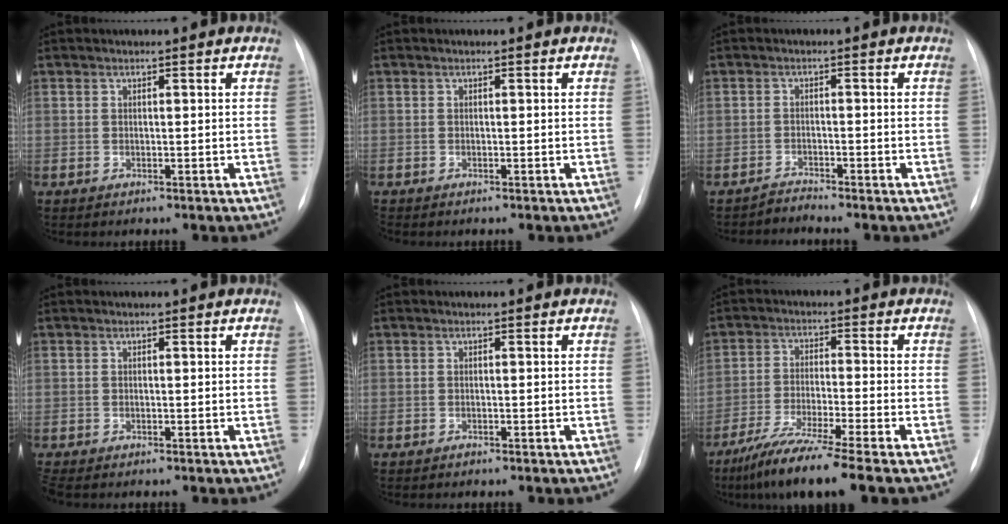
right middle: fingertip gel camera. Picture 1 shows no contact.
{"total": 0.0}
{"total": 1.7, "force": [-1.5, -0.5, -0.6], "torque": [0.014, -0.013, -0.028]}
{"total": 0.9, "force": [-0.8, 0.3, 0.4], "torque": [-0.007, -0.003, -0.012]}
{"total": 0.0}
{"total": 10.7, "force": [-8.0, -1.1, 7.0], "torque": [-0.124, -0.042, -0.137]}